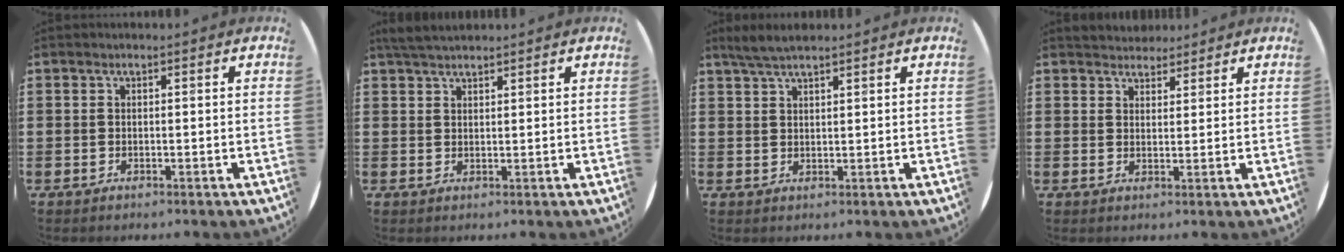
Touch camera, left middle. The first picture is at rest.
{"total": 2.9, "force": [2.6, 0.6, 1.1], "torque": [-0.028, 0.004, 0.049]}
{"total": 3.2, "force": [2.7, 0.3, 1.7], "torque": [-0.037, 0.004, 0.048]}
{"total": 2.7, "force": [2.6, 0.7, -0.3], "torque": [0.000, -0.003, 0.050]}